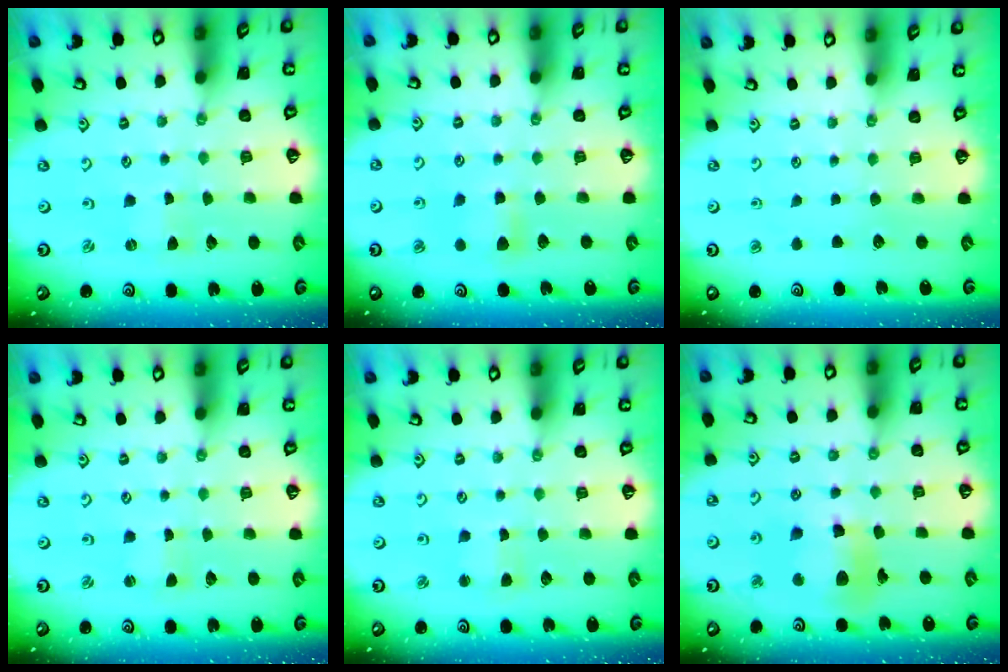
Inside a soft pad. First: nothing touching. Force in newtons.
{"total": 5.2, "press": 5.2, "slide": 0.6}
{"total": 0.0}
{"total": 0.7, "press": 0.7, "slide": 0.1}
{"total": 2.7, "press": 2.6, "slide": 0.4}
{"total": 12.0, "press": 11.9, "slide": 1.5}